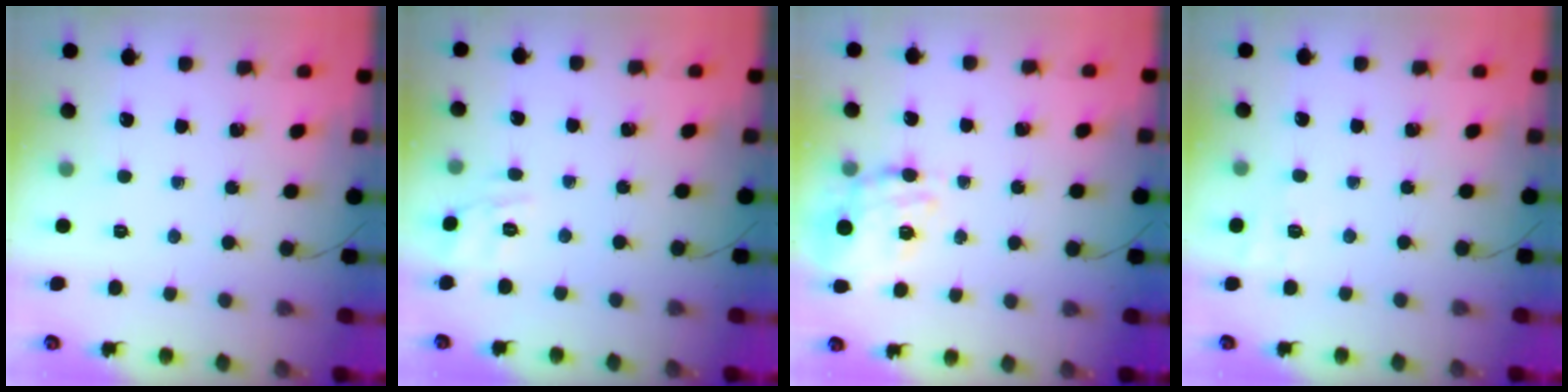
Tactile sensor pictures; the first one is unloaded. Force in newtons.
{"total": 4.6, "press": 4.2, "slide": 1.9}
{"total": 17.4, "press": 17.0, "slide": 3.4}
{"total": 8.2, "press": 8.0, "slide": 2.0}